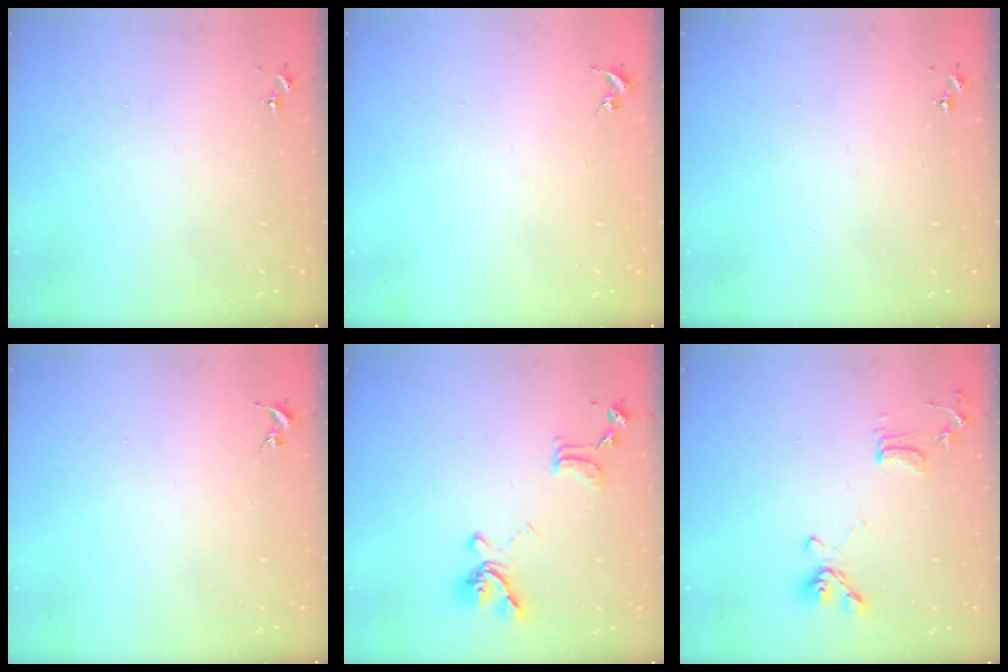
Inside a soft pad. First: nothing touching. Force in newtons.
{"total": 0.0}
{"total": 0.0}
{"total": 0.0}
{"total": 15.5, "press": 15.4, "slide": 1.6}
{"total": 11.2, "press": 11.0, "slide": 2.0}